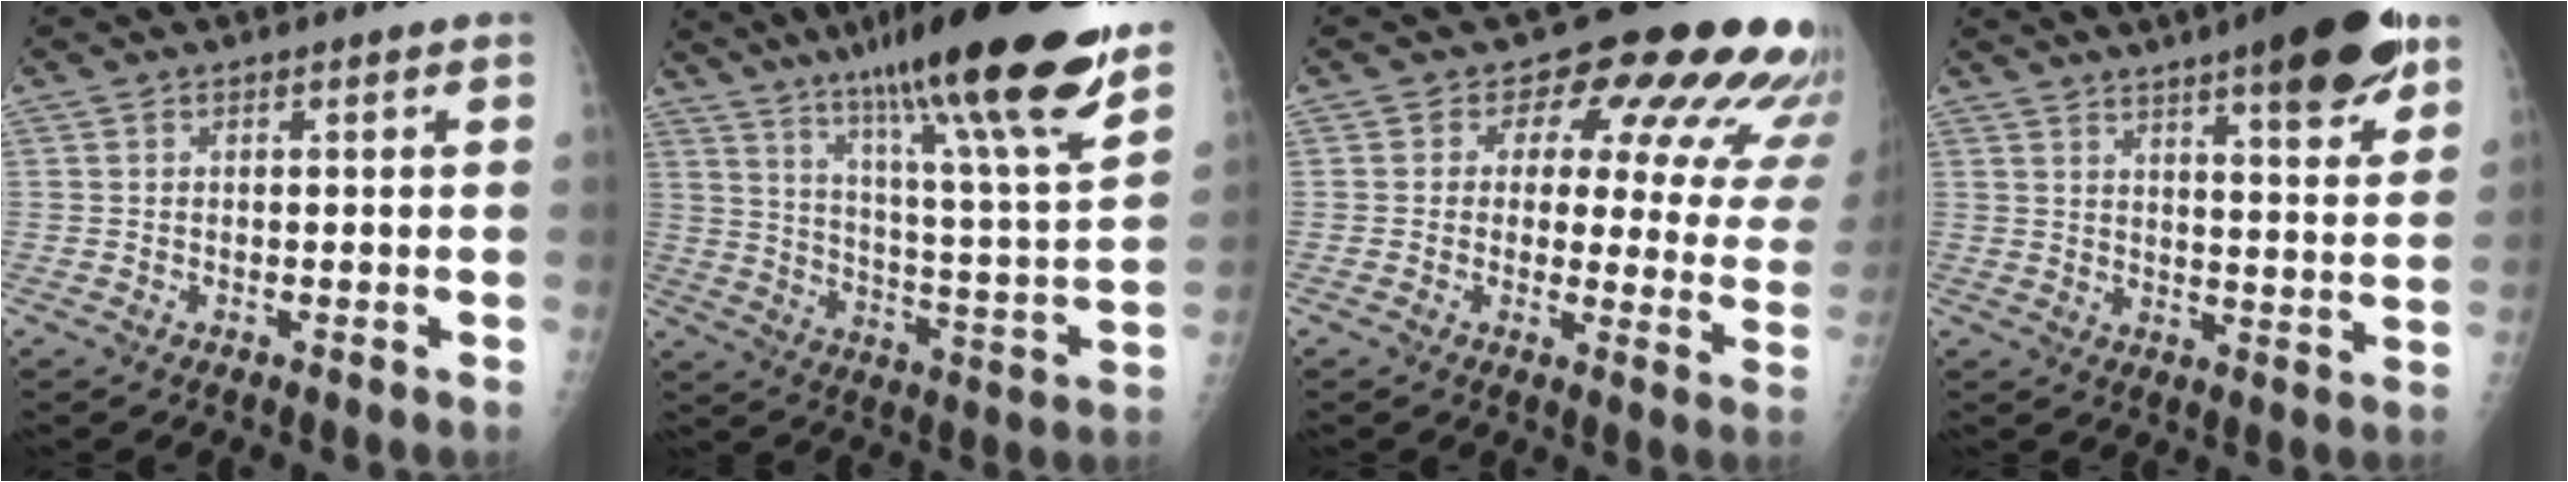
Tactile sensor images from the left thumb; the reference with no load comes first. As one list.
[{"total": 27.4, "force": [19.3, 2.5, 19.2], "torque": [-0.291, -0.074, 0.302]}, {"total": 18.1, "force": [11.1, 8.6, 11.4], "torque": [-0.081, -0.045, 0.109]}, {"total": 23.2, "force": [15.8, 3.5, 16.6], "torque": [-0.227, -0.069, 0.243]}]